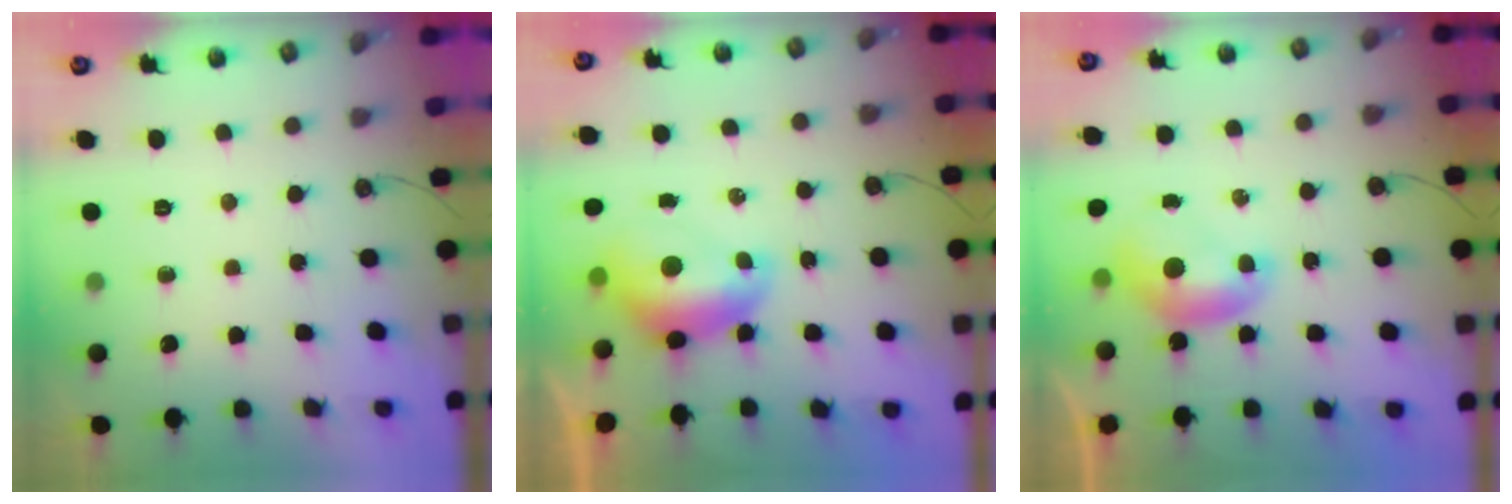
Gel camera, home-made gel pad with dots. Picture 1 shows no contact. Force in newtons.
{"total": 1.6, "press": 1.5, "slide": 0.6}
{"total": 0.0}